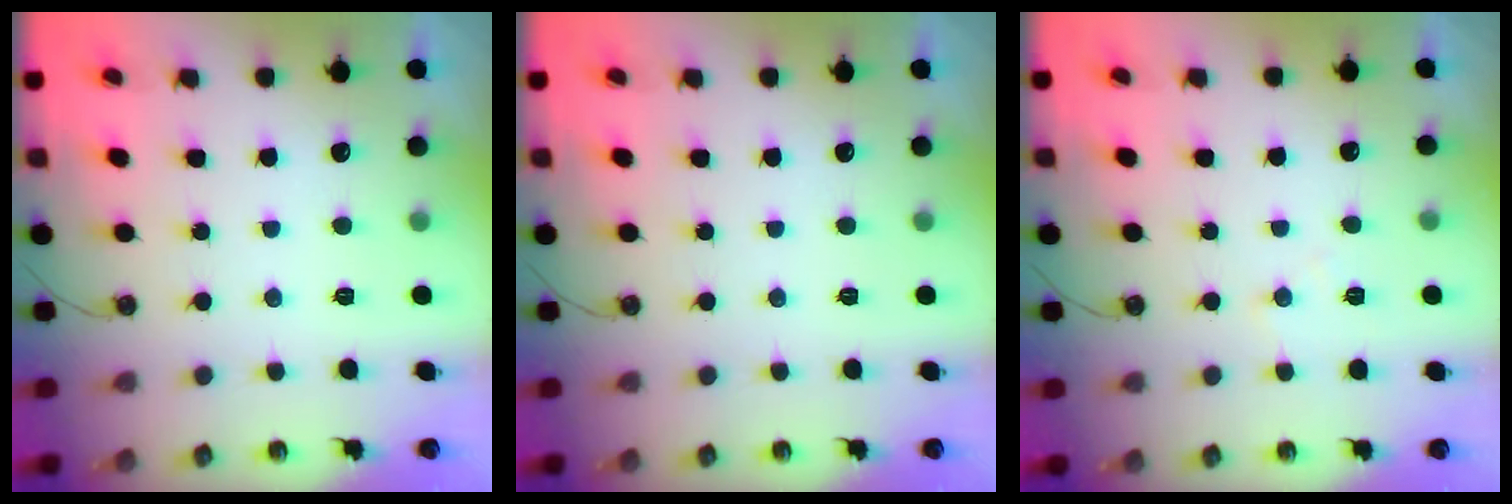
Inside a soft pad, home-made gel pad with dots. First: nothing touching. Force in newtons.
{"total": 0.0}
{"total": 6.9, "press": 6.8, "slide": 1.0}